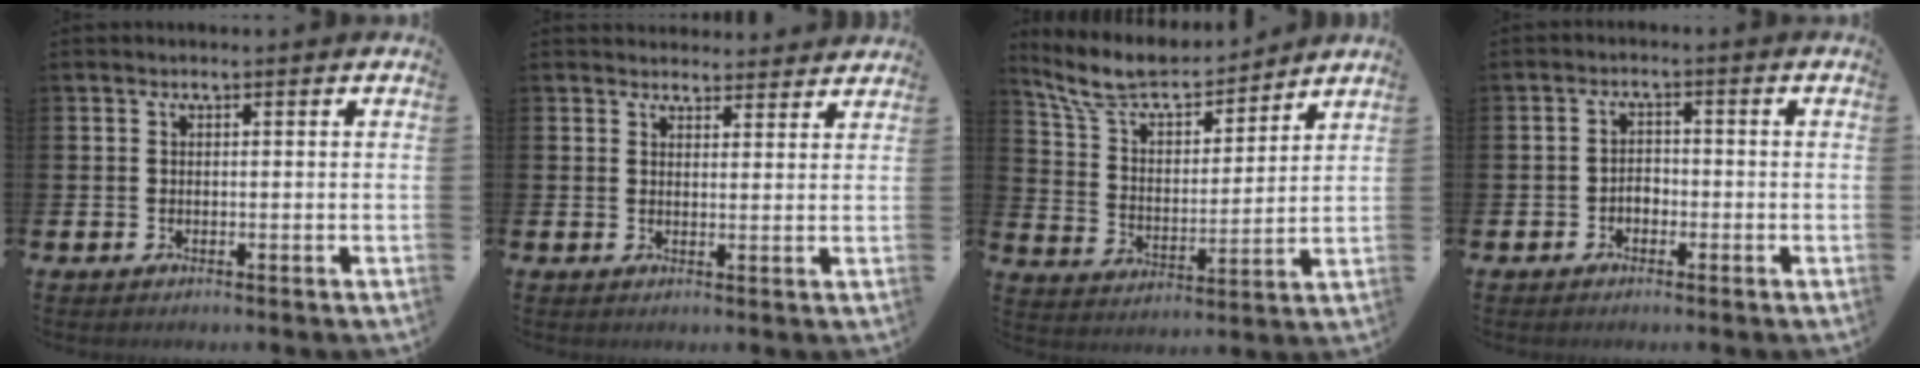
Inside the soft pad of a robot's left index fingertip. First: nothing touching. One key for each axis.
{"total": 3.0, "fx": 2.9, "fy": 0.7, "fz": -0.2, "tx": 0.006, "ty": -0.015, "tz": 0.052}
{"total": 9.4, "fx": 8.4, "fy": 2.6, "fz": 3.2, "tx": -0.107, "ty": -0.047, "tz": 0.150}
{"total": 1.7, "fx": -1.1, "fy": 1.2, "fz": 0.7, "tx": -0.015, "ty": 0.006, "tz": -0.024}